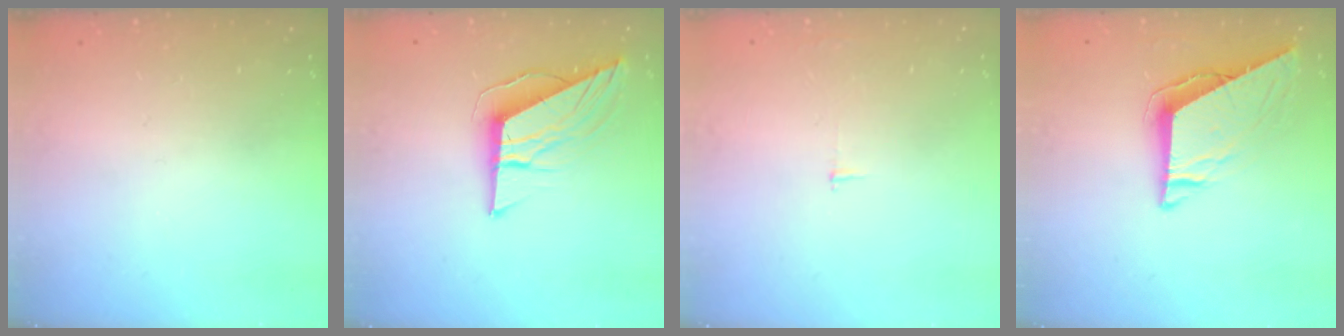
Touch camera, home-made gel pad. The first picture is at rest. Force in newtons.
{"total": 9.6, "press": 9.6, "slide": 0.5}
{"total": 2.3, "press": 2.3, "slide": 0.2}
{"total": 7.6, "press": 7.6, "slide": 0.3}